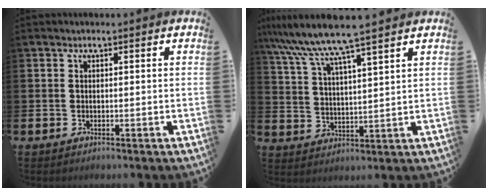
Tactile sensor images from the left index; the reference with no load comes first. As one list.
[{"total": 8.8, "force": [7.8, -0.2, 4.0], "torque": [-0.101, -0.037, 0.136]}]